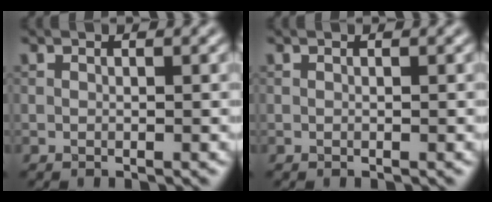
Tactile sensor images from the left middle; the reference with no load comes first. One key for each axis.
{"total": 0.0}